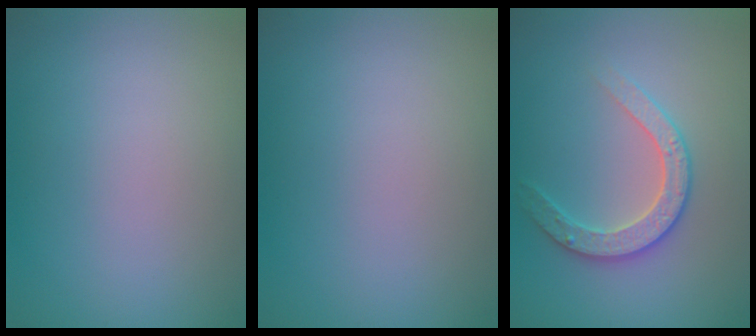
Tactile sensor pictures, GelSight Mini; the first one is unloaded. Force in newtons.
{"total": 0.0}
{"total": 2.8, "press": 2.7, "slide": 0.6}